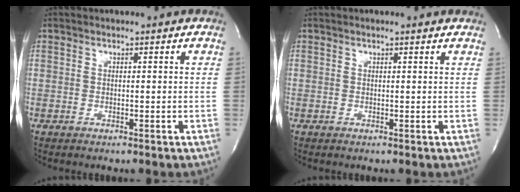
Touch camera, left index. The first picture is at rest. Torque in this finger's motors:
{"motor_torque": [0.17, -0.11, 0.02, 0.00]}